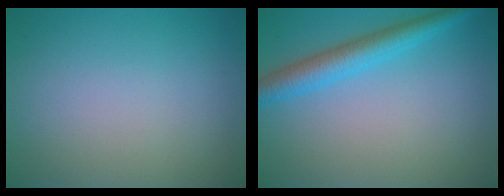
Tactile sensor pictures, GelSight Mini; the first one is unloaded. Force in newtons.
{"total": 3.9, "press": 3.9, "slide": 0.2}